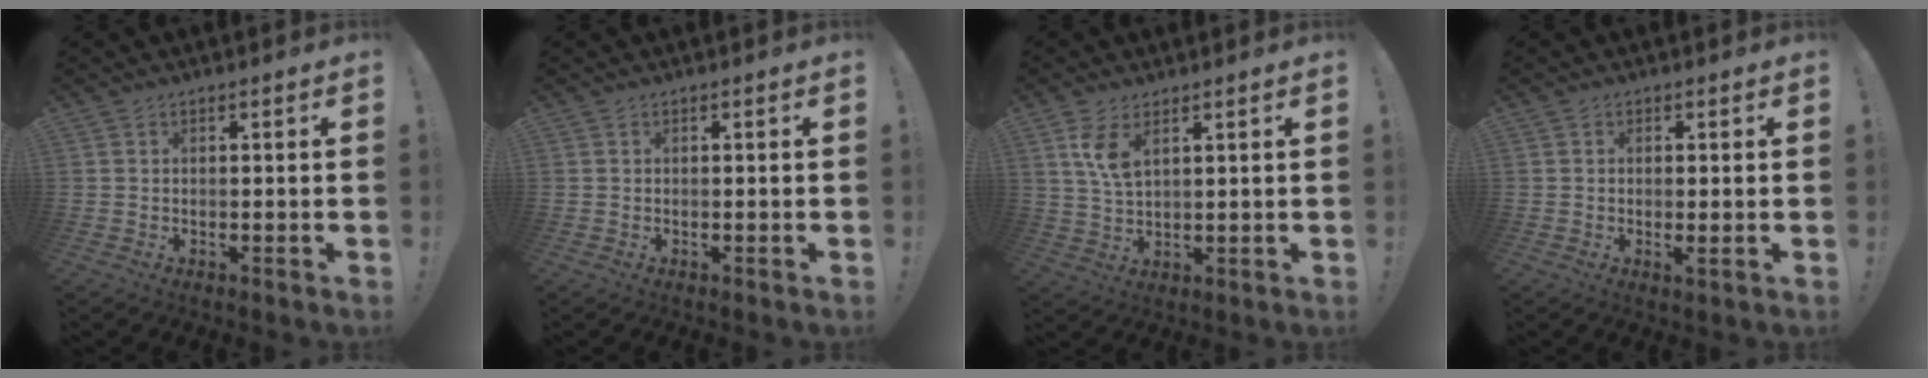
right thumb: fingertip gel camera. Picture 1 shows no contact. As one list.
[{"total": 0.0}, {"total": 6.6, "force": [3.5, 2.8, 4.8], "torque": [-0.093, -0.017, 0.061]}, {"total": 1.9, "force": [0.2, 0.2, 1.9], "torque": [-0.028, -0.004, 0.003]}]